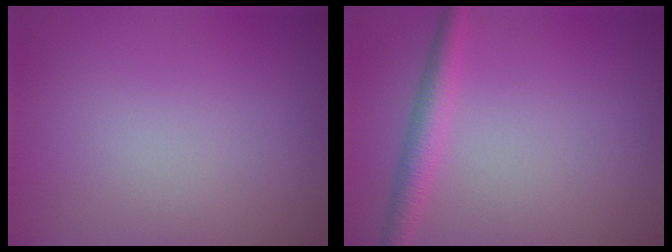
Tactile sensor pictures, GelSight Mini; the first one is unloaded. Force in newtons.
{"total": 2.5, "press": 2.5, "slide": 0.1}